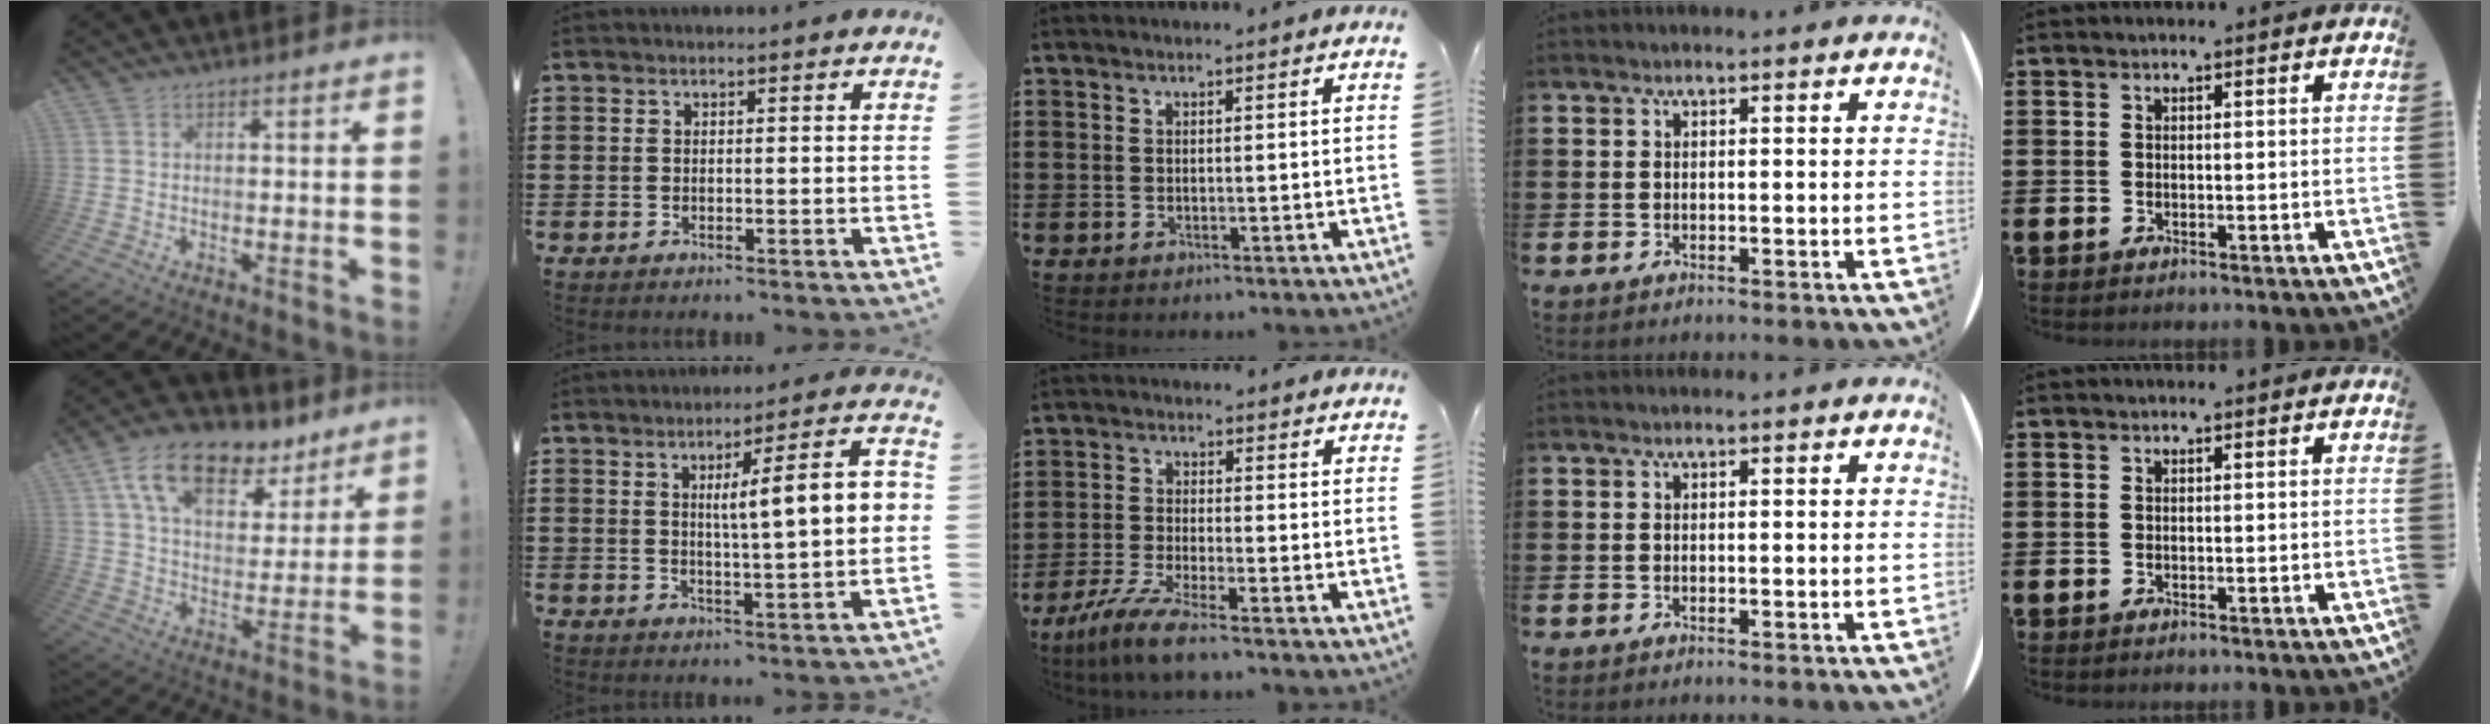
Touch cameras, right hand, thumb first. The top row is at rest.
{"thumb": {"total": 16.8, "force": [10.1, 9.1, 9.9], "torque": [-0.168, -0.051, 0.180]}, "index": {"total": 9.0, "force": [1.6, 0.9, 8.9], "torque": [-0.147, -0.001, 0.016]}, "middle": {"total": 5.6, "force": [-4.4, -0.1, 3.5], "torque": [-0.093, -0.027, -0.089]}}